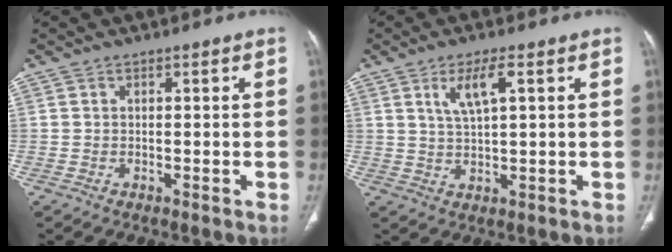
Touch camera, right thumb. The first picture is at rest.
{"total": 5.7, "force": [2.3, 1.4, 5.0], "torque": [-0.103, -0.006, 0.051]}